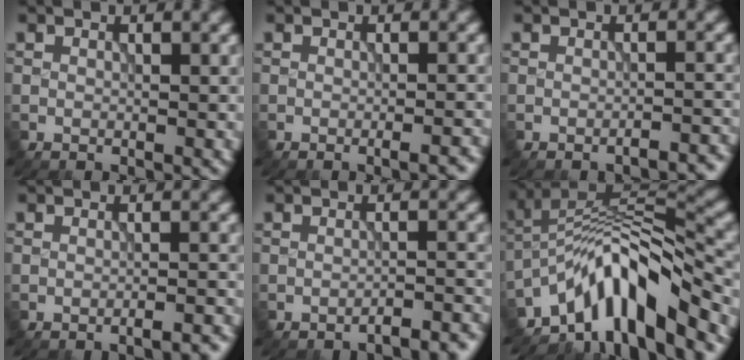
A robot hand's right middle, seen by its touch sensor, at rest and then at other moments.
{"total": 2.1, "force": [-0.9, 0.6, 1.8], "torque": [-0.015, 0.003, -0.017]}
{"total": 2.3, "force": [-1.7, 0.6, 1.5], "torque": [-0.014, 0.004, -0.025]}
{"total": 2.3, "force": [-1.7, 0.5, 1.5], "torque": [-0.014, 0.004, -0.026]}
{"total": 3.1, "force": [-2.5, 0.7, 1.7], "torque": [-0.015, 0.009, -0.037]}
{"total": 10.9, "force": [-6.6, 3.5, 8.0], "torque": [-0.119, 0.011, -0.126]}